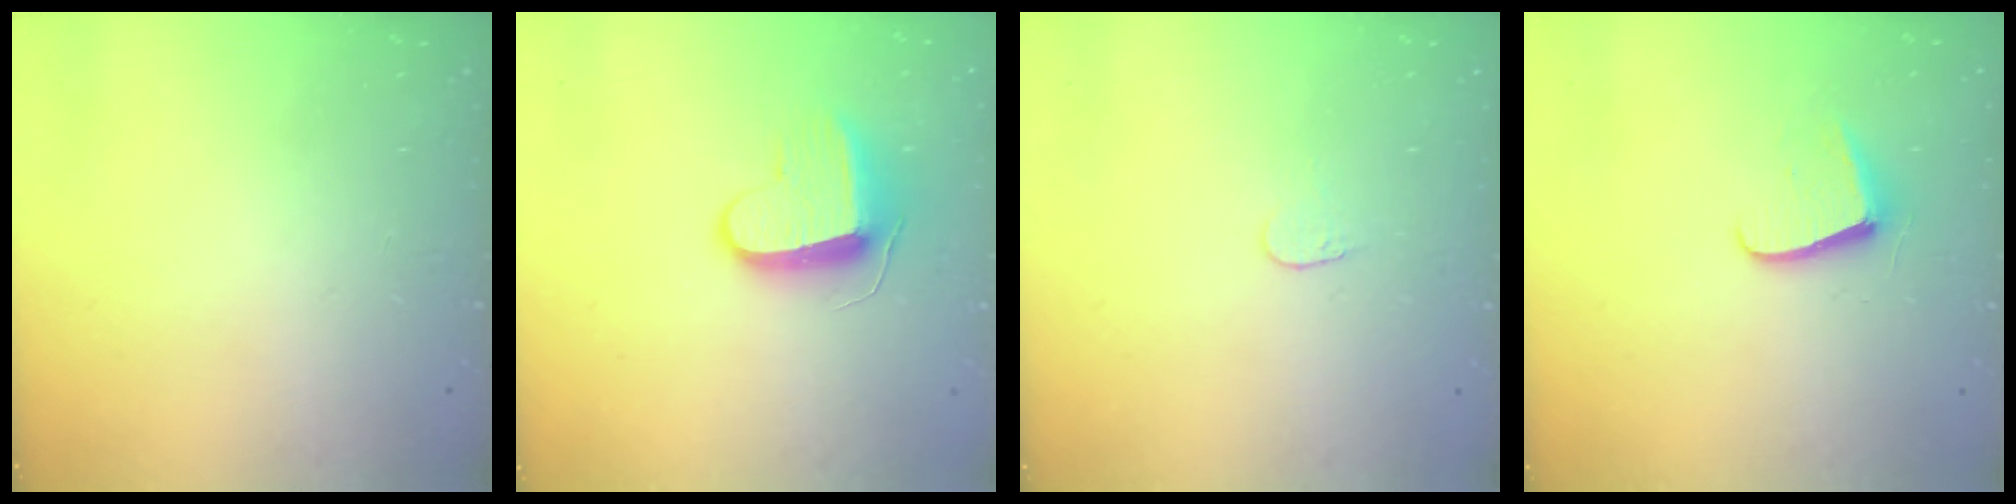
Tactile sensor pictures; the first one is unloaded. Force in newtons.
{"total": 9.3, "press": 9.3, "slide": 0.4}
{"total": 3.6, "press": 3.6, "slide": 0.3}
{"total": 7.2, "press": 7.2, "slide": 0.5}